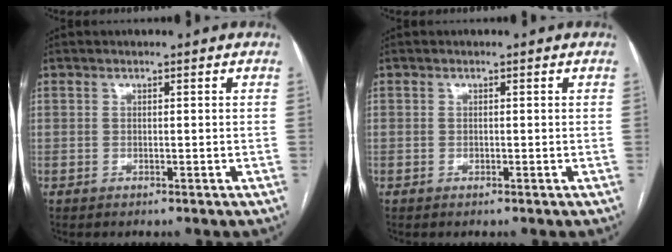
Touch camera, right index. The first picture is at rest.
{"total": 0.0}